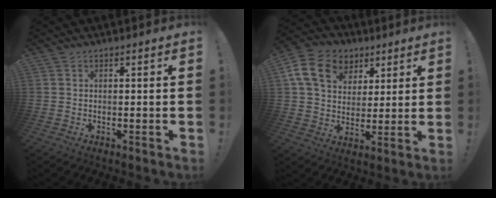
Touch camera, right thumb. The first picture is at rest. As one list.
[{"total": 16.5, "force": [6.7, 12.3, 8.6], "torque": [-0.134, -0.018, 0.133]}]